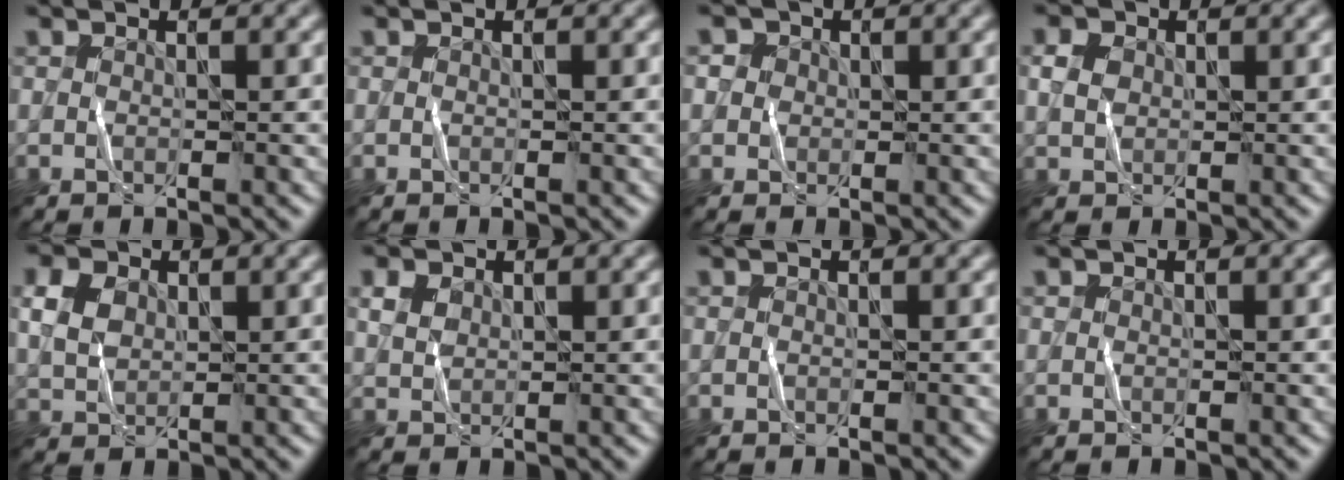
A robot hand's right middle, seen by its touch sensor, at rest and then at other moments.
{"total": 0.0}
{"total": 1.5, "force": [0.5, 1.3, 0.2], "torque": [0.004, 0.006, -0.010]}
{"total": 1.8, "force": [0.8, 1.5, 0.7], "torque": [-0.028, 0.006, 0.014]}
{"total": 2.8, "force": [1.2, 2.2, 1.3], "torque": [-0.047, 0.007, 0.024]}
{"total": 1.3, "force": [0.9, 0.9, 0.3], "torque": [-0.019, 0.003, 0.021]}
{"total": 0.0}
{"total": 0.0}